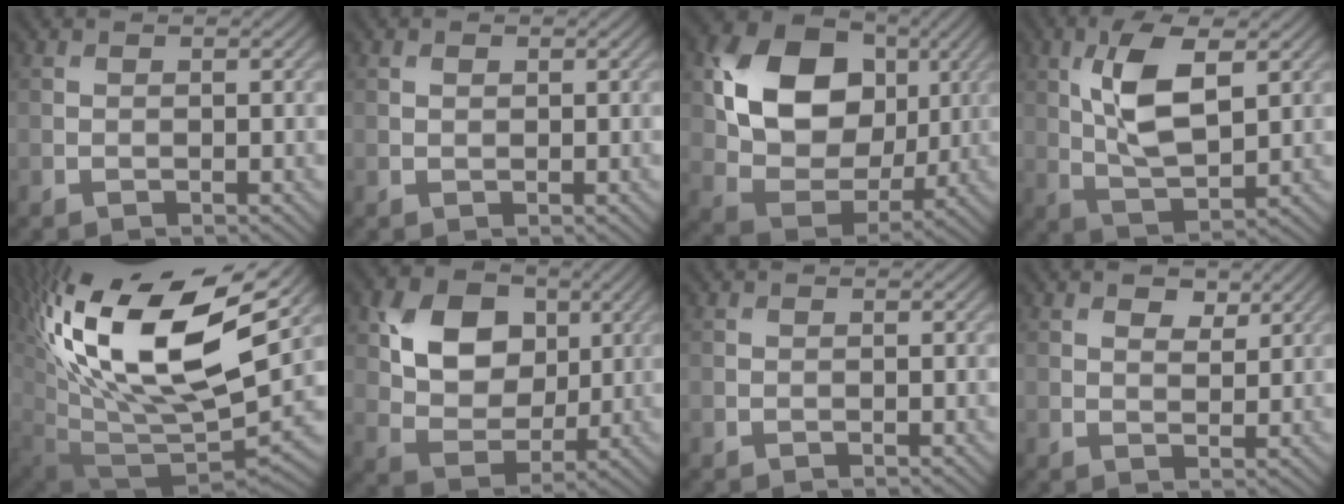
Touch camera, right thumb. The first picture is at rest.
{"total": 0.7, "force": [0.4, 0.4, 0.4], "torque": [-0.008, 0.000, 0.008]}
{"total": 14.2, "force": [3.7, 10.5, 8.8], "torque": [-0.173, 0.000, 0.061]}
{"total": 9.5, "force": [2.6, 4.2, 8.1], "torque": [-0.169, 0.002, 0.045]}
{"total": 19.7, "force": [8.8, 8.9, 15.2], "torque": [-0.302, 0.022, 0.156]}
{"total": 9.3, "force": [3.0, 6.9, 5.4], "torque": [-0.113, -0.002, 0.044]}
{"total": 0.0}
{"total": 2.6, "force": [1.8, 1.3, 1.5], "torque": [-0.026, -0.005, 0.031]}